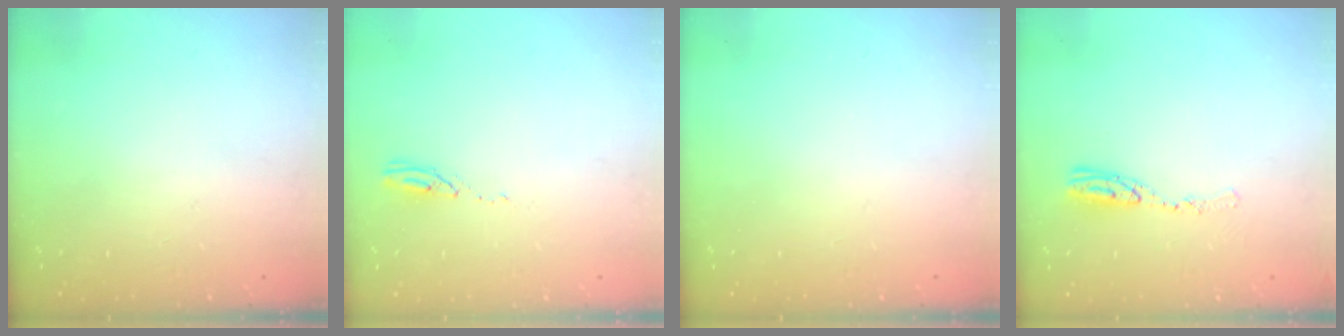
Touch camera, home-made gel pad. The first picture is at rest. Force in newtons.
{"total": 3.2, "press": 3.2, "slide": 0.3}
{"total": 0.0}
{"total": 8.1, "press": 8.1, "slide": 0.6}